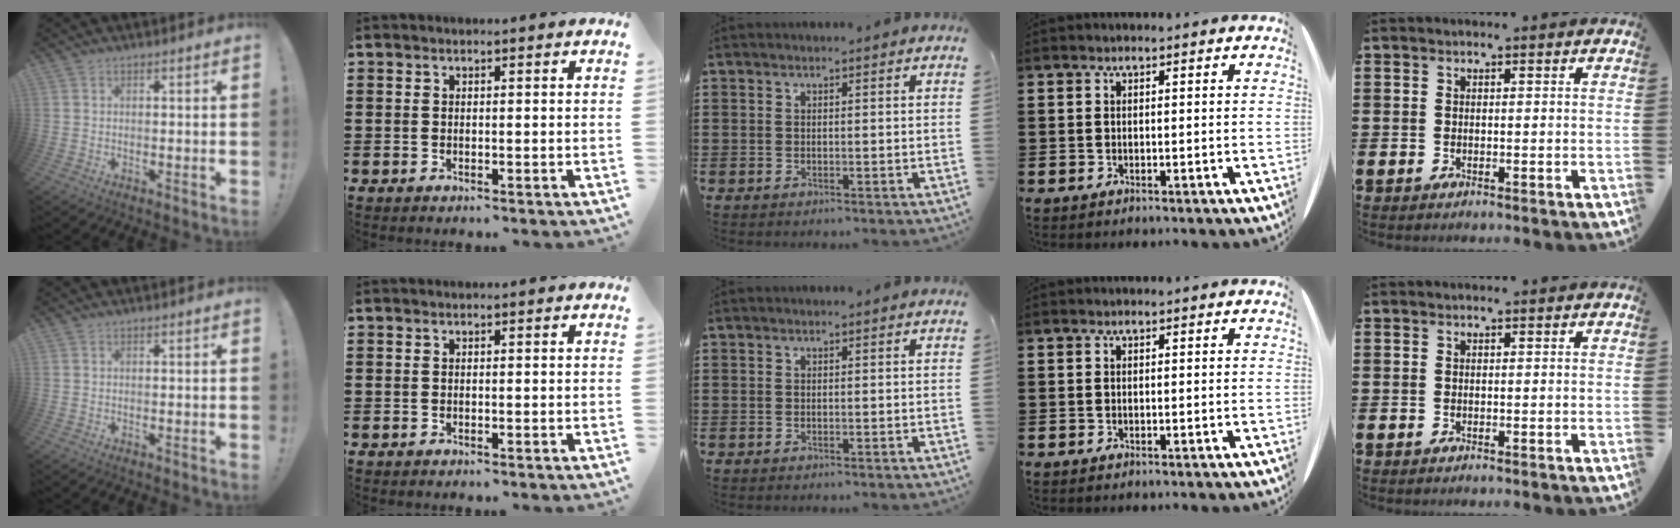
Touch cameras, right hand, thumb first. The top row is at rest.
{}